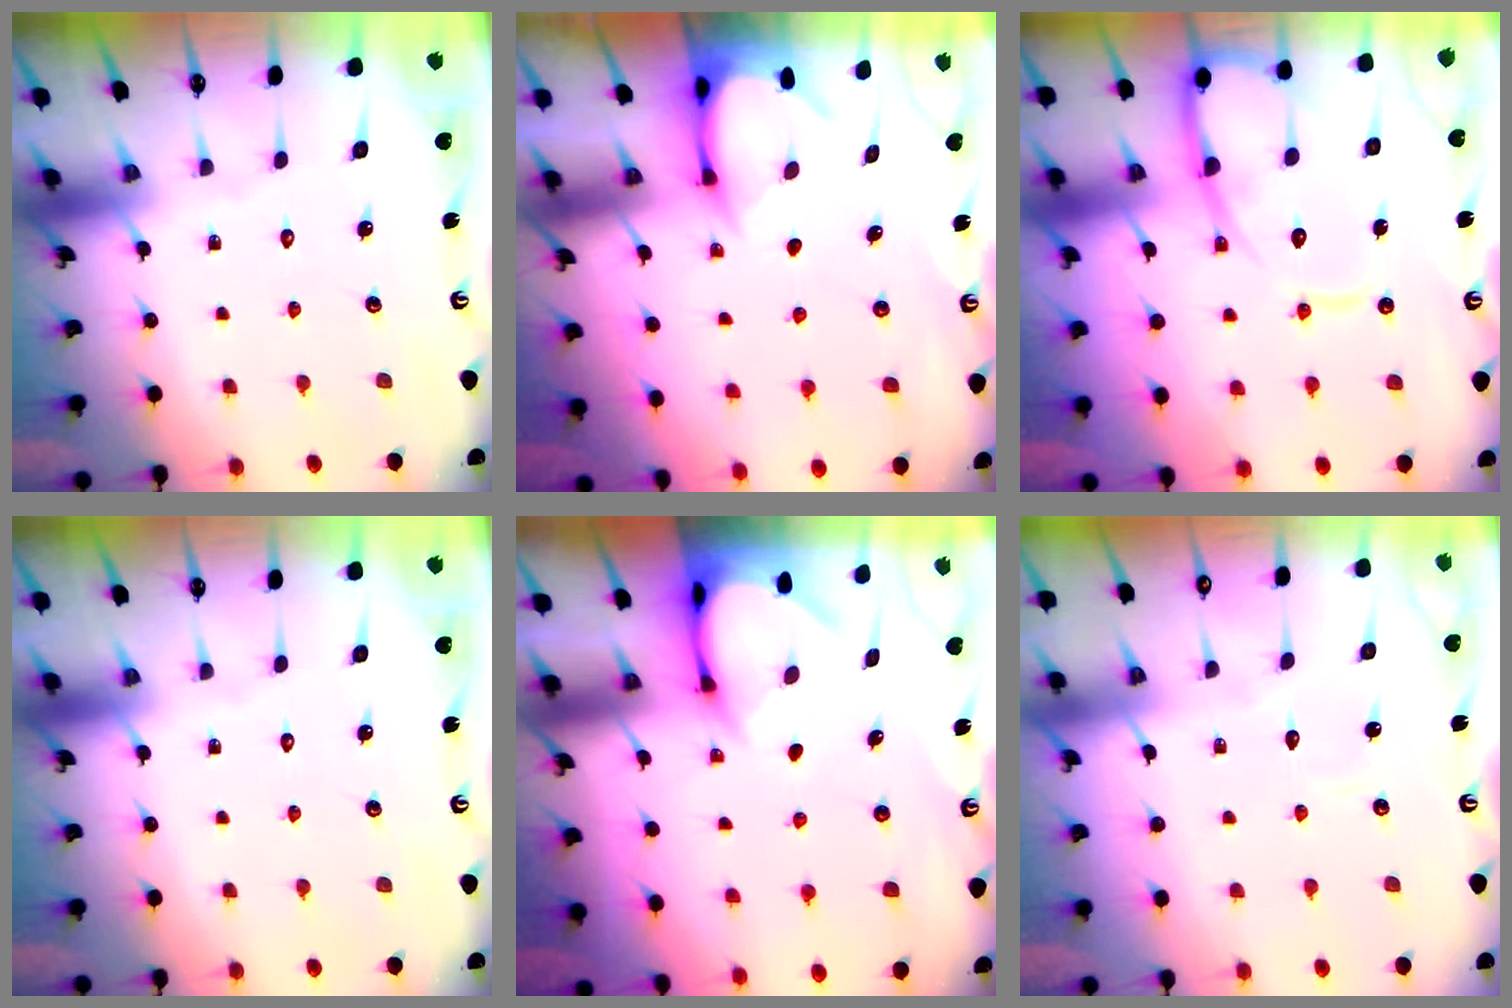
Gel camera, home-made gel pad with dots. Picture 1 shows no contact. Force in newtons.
{"total": 3.7, "press": 3.7, "slide": 0.3}
{"total": 11.9, "press": 11.8, "slide": 1.3}
{"total": 0.0}
{"total": 4.5, "press": 4.4, "slide": 0.5}
{"total": 2.5, "press": 2.5, "slide": 0.3}